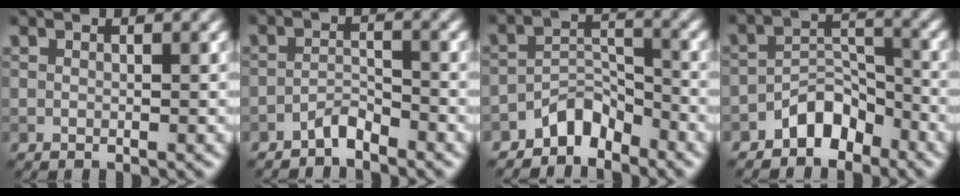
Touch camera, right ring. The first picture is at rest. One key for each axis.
{"total": 1.9, "fx": -1.7, "fy": 0.4, "fz": 0.6, "tx": -0.013, "ty": 0.009, "tz": -0.035}
{"total": 3.6, "fx": -3.0, "fy": 1.7, "fz": 1.1, "tx": -0.010, "ty": 0.015, "tz": -0.060}
{"total": 3.8, "fx": -2.8, "fy": 2.1, "fz": 1.4, "tx": -0.012, "ty": 0.016, "tz": -0.053}